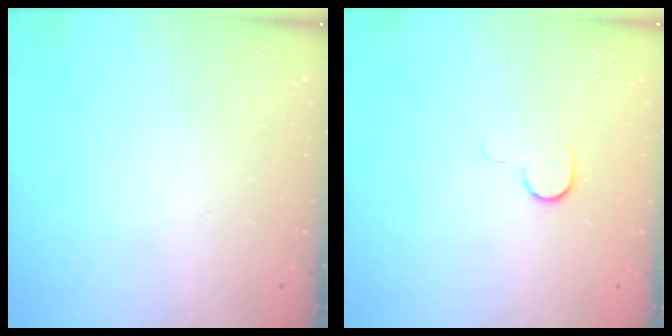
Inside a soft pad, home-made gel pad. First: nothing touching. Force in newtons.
{"total": 6.8, "press": 6.8, "slide": 0.6}